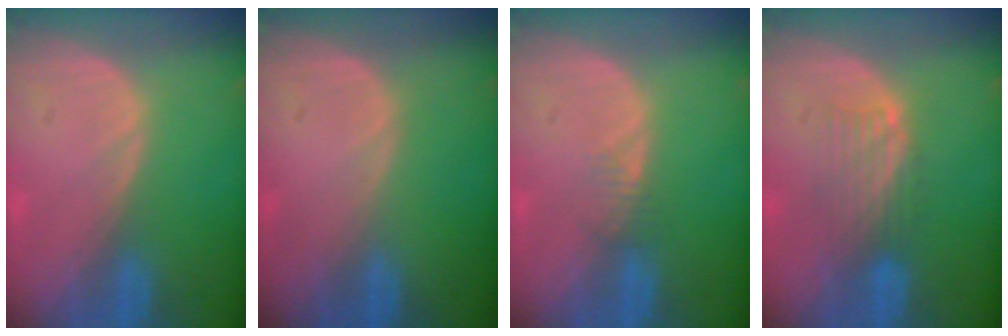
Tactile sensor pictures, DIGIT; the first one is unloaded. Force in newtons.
{"total": 0.0}
{"total": 1.5, "press": 1.5, "slide": 0.2}
{"total": 4.7, "press": 4.1, "slide": 2.4}